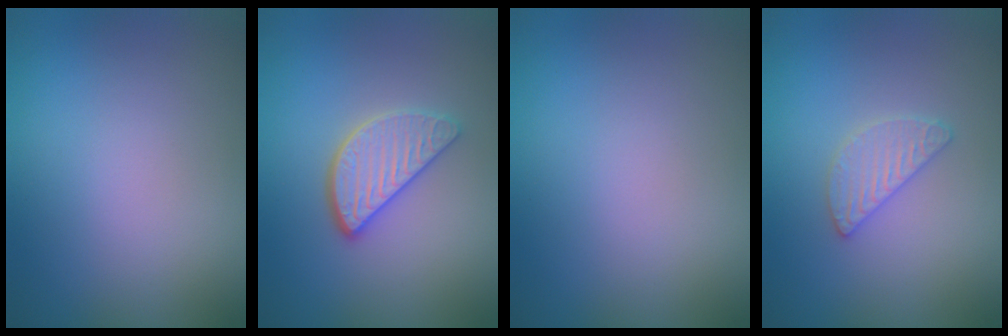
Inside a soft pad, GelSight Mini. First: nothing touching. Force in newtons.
{"total": 3.5, "press": 2.9, "slide": 1.9}
{"total": 0.0}
{"total": 2.0, "press": 2.0, "slide": 0.2}